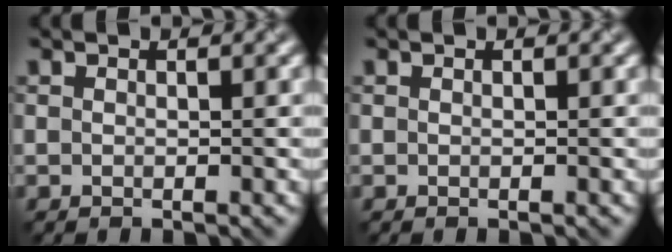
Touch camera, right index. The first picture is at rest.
{"total": 0.0}